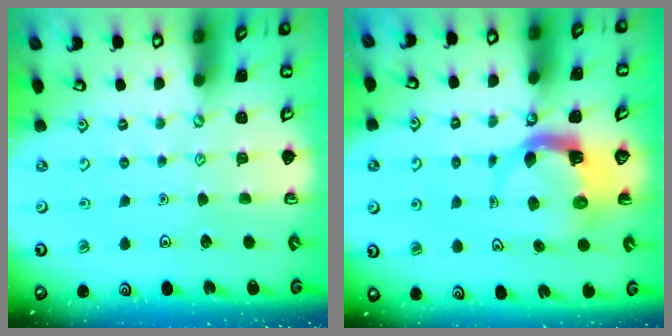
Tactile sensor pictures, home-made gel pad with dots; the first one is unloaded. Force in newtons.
{"total": 4.4, "press": 4.3, "slide": 0.8}